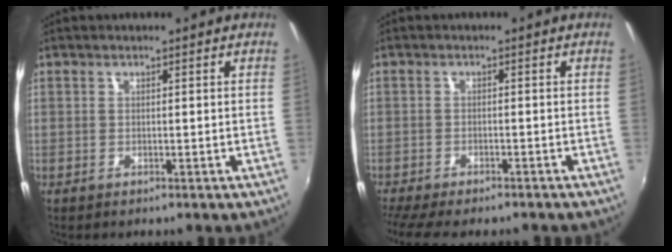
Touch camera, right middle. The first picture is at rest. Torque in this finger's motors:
{"motor_torque": [1.10, -1.04, 0.24, 0.11]}